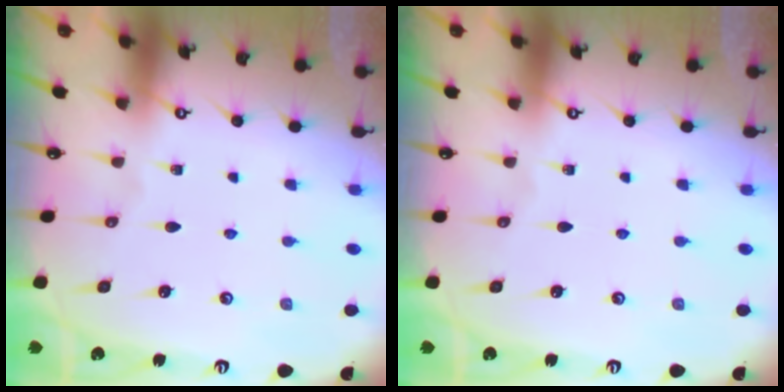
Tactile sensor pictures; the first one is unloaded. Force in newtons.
{"total": 0.0}